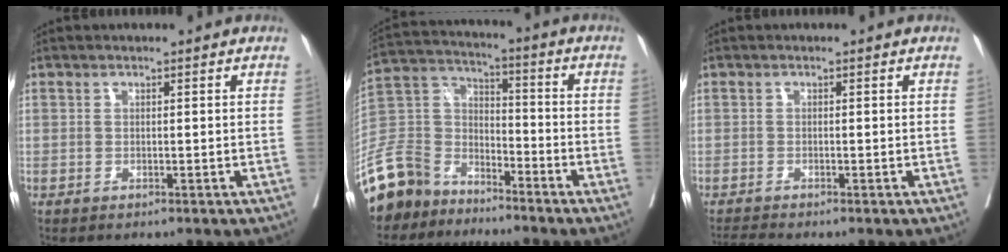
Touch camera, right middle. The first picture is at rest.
{"total": 12.0, "force": [-10.0, 6.0, 2.4], "torque": [-0.073, 0.025, -0.198]}
{"total": 1.5, "force": [-1.4, -0.6, 0.2], "torque": [-0.011, -0.010, -0.029]}